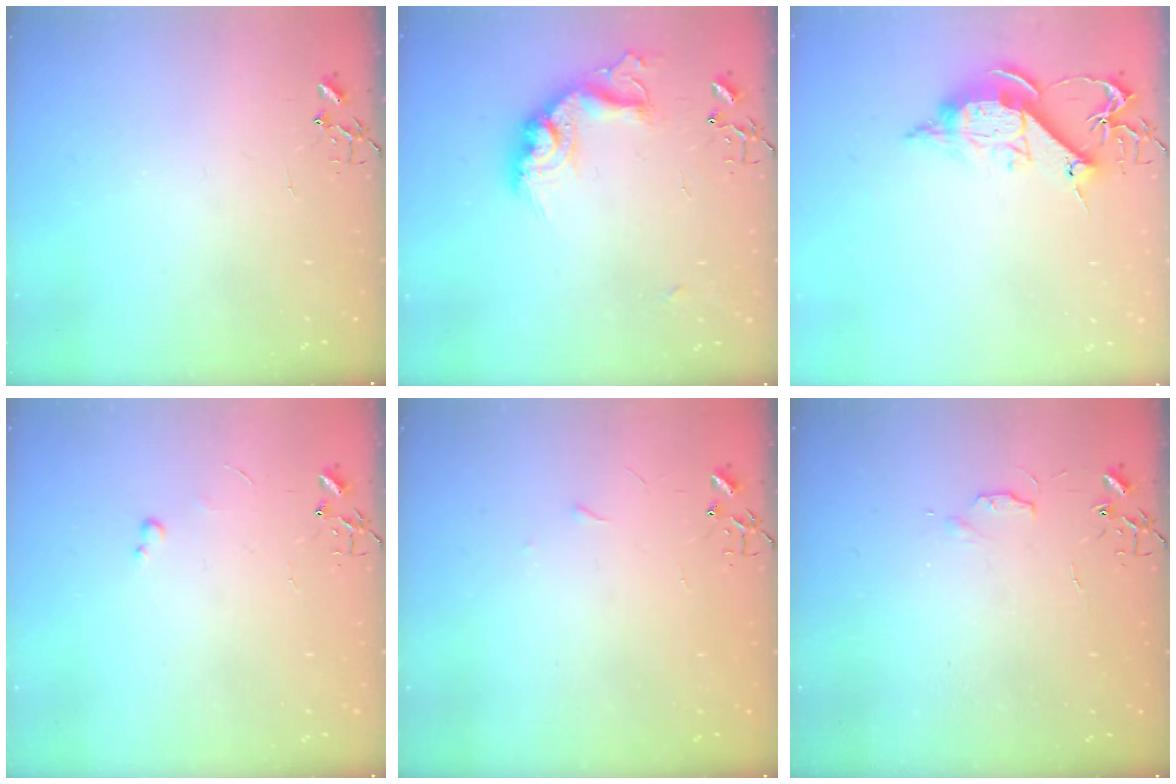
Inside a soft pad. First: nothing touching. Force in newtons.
{"total": 16.9, "press": 16.9, "slide": 1.2}
{"total": 12.5, "press": 12.5, "slide": 0.2}
{"total": 2.4, "press": 2.3, "slide": 0.4}
{"total": 3.4, "press": 3.3, "slide": 0.4}
{"total": 4.6, "press": 4.6, "slide": 0.7}